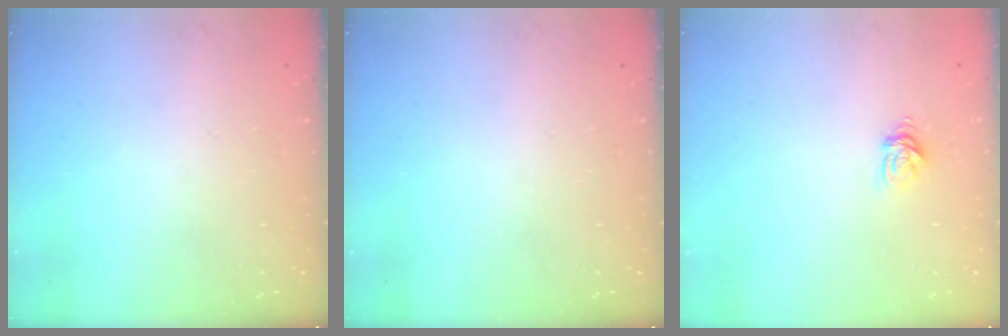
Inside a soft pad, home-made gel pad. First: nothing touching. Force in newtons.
{"total": 0.0}
{"total": 4.8, "press": 4.7, "slide": 0.6}